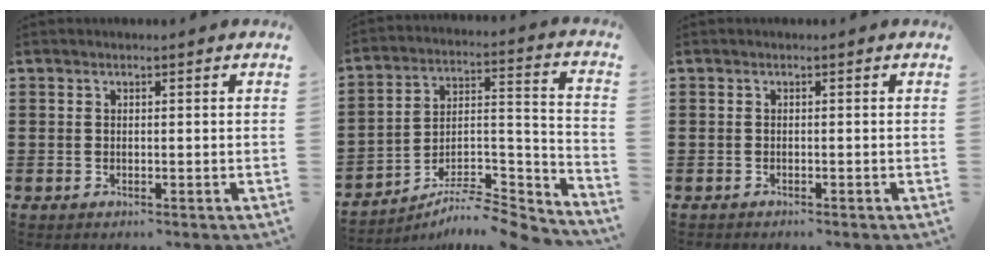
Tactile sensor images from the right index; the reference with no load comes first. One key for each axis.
{"total": 7.7, "fx": -7.2, "fy": 1.1, "fz": 2.6, "tx": -0.032, "ty": 0.005, "tz": -0.142}
{"total": 0.7, "fx": -0.7, "fy": 0.1, "fz": -0.2, "tx": 0.002, "ty": 0.003, "tz": -0.016}